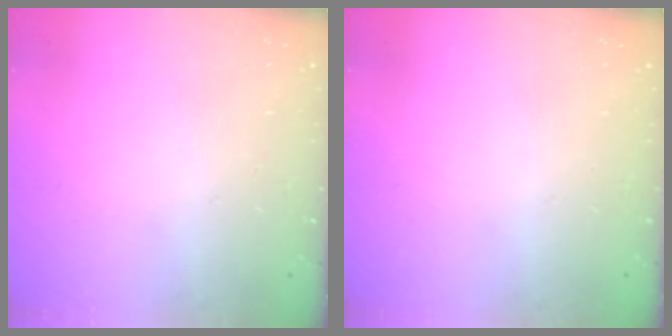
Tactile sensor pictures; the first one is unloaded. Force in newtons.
{"total": 0.0}